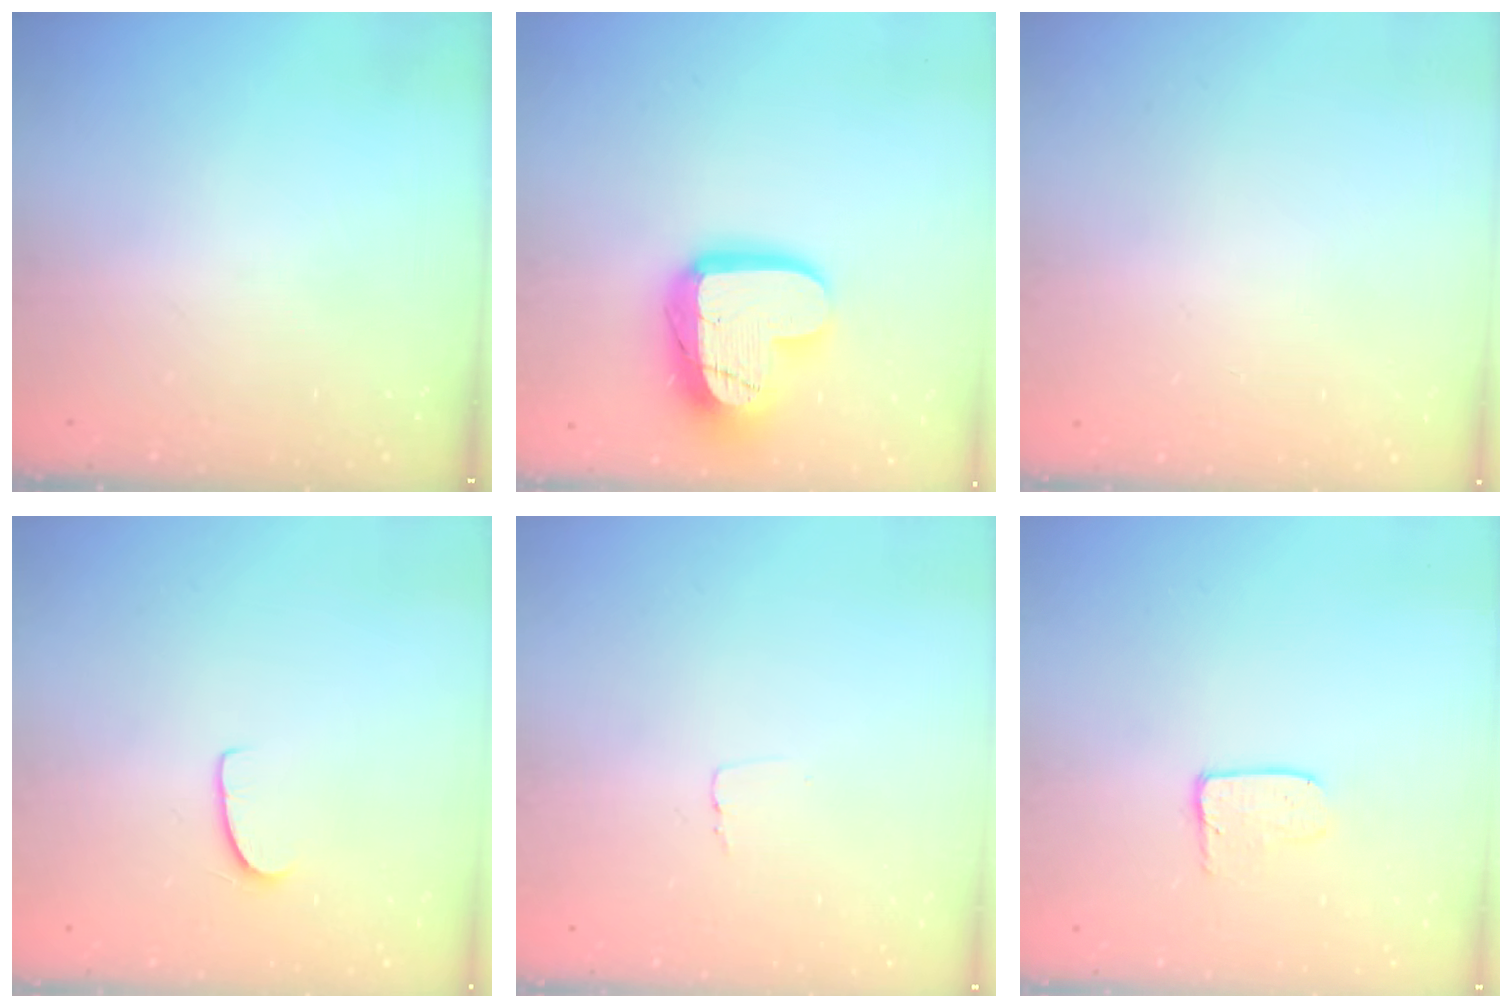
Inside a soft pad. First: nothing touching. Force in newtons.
{"total": 16.1, "press": 16.1, "slide": 0.9}
{"total": 0.0}
{"total": 5.7, "press": 5.7, "slide": 0.3}
{"total": 2.6, "press": 2.6, "slide": 0.1}
{"total": 4.0, "press": 4.0, "slide": 0.4}